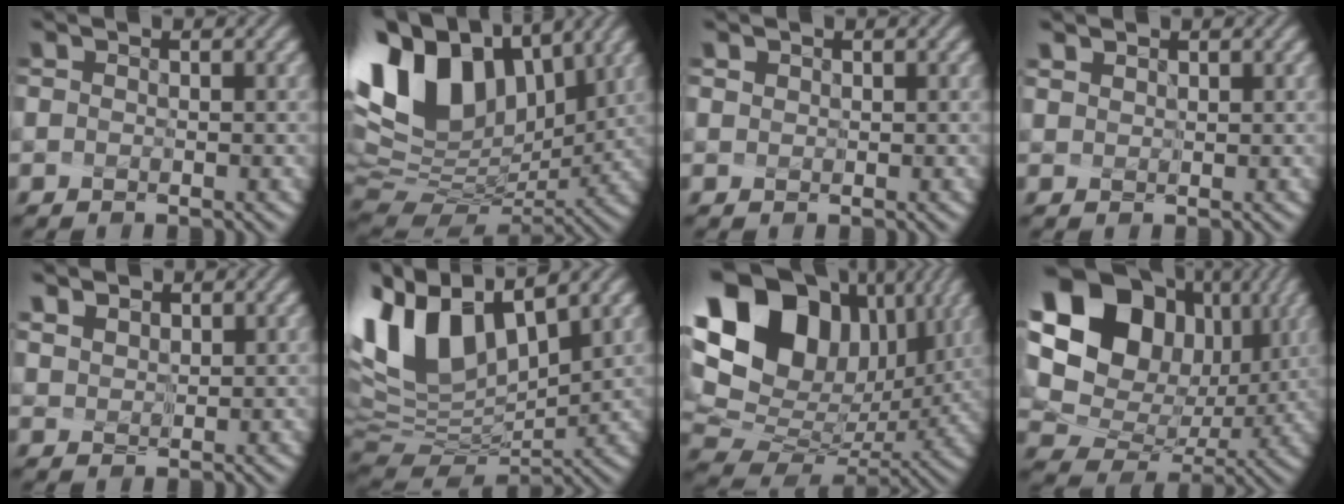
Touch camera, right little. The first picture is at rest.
{"total": 13.9, "force": [5.3, 8.7, 9.4], "torque": [-0.205, 0.018, 0.108]}
{"total": 1.2, "force": [0.7, 0.8, 0.5], "torque": [-0.015, 0.014, 0.008]}
{"total": 1.2, "force": [1.0, 0.6, 0.3], "torque": [-0.023, 0.006, 0.024]}
{"total": 3.1, "force": [2.4, 1.7, 1.1], "torque": [-0.052, 0.006, 0.058]}
{"total": 12.4, "force": [5.4, 6.5, 9.0], "torque": [-0.208, 0.016, 0.113]}
{"total": 18.8, "force": [6.5, 13.5, 11.4], "torque": [-0.239, 0.032, 0.136]}
{"total": 16.9, "force": [5.4, 13.4, 8.8], "torque": [-0.204, 0.022, 0.126]}